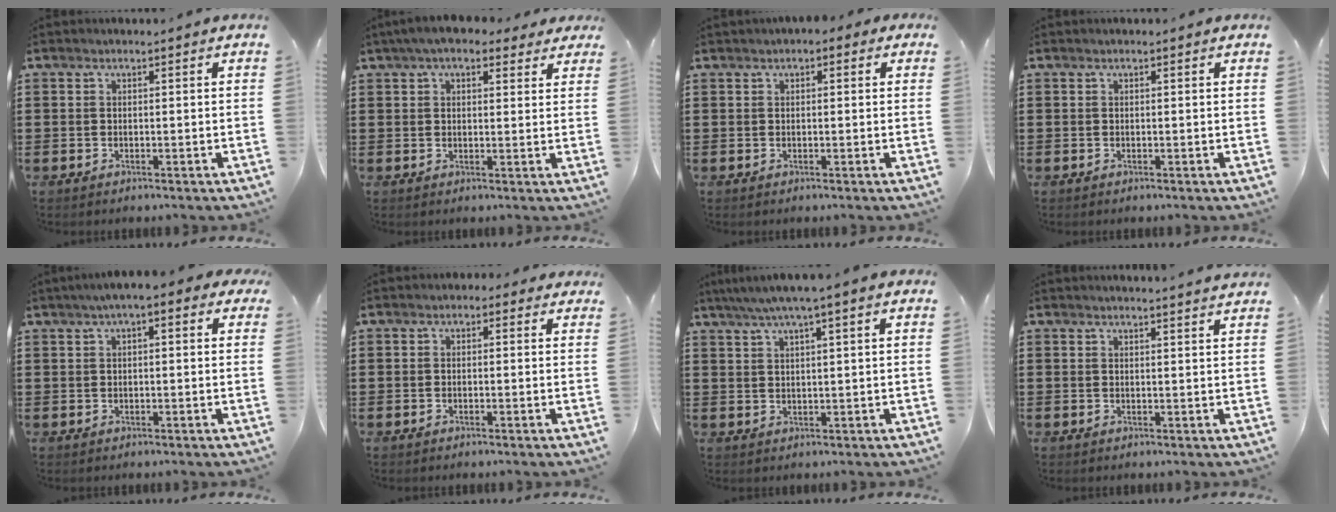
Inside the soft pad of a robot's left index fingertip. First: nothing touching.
{"total": 5.4, "force": [4.2, 1.8, 2.9], "torque": [-0.069, 0.005, 0.077]}
{"total": 1.0, "force": [0.2, 0.7, 0.7], "torque": [-0.016, 0.006, 0.001]}
{"total": 0.0}
{"total": 2.9, "force": [1.0, 0.8, 2.6], "torque": [-0.051, 0.009, 0.014]}
{"total": 0.9, "force": [-0.3, 0.8, 0.4], "torque": [-0.009, 0.005, -0.007]}
{"total": 3.8, "force": [2.2, -0.2, 3.1], "torque": [-0.063, 0.000, 0.036]}
{"total": 1.9, "force": [1.8, -0.4, 0.4], "torque": [-0.010, -0.005, 0.036]}